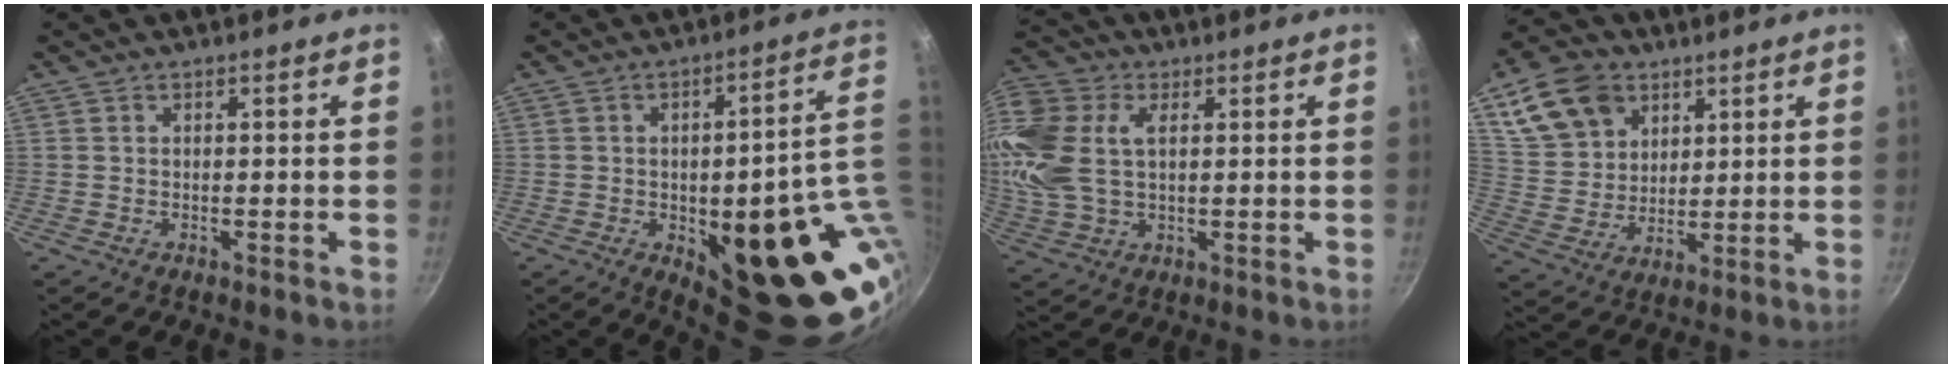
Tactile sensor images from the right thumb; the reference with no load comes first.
{"total": 26.5, "force": [-4.4, 11.1, 23.7], "torque": [-0.230, -0.001, -0.037]}
{"total": 16.6, "force": [3.4, 10.6, 12.3], "torque": [-0.273, 0.012, 0.060]}
{"total": 14.3, "force": [7.0, 10.5, 6.7], "torque": [-0.104, -0.015, 0.140]}